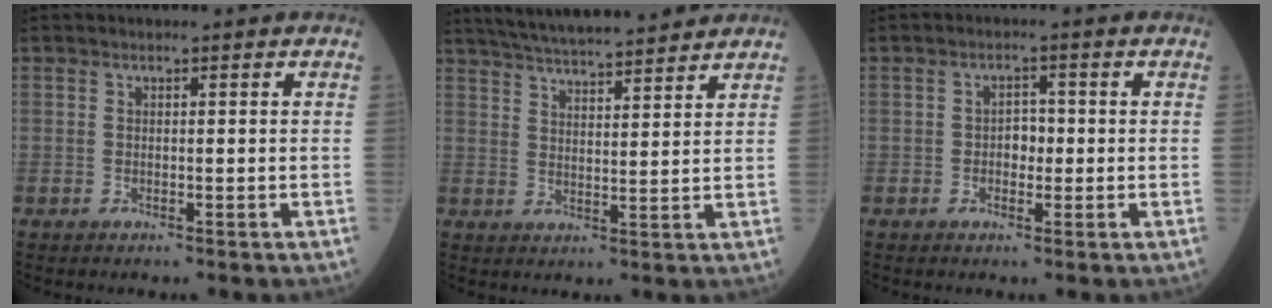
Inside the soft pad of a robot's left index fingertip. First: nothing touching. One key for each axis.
{"total": 14.8, "fx": 13.4, "fy": 1.4, "fz": 6.1, "tx": -0.108, "ty": 0.022, "tz": 0.203}
{"total": 2.3, "fx": -0.2, "fy": 1.5, "fz": 1.7, "tx": -0.021, "ty": 0.005, "tz": -0.006}